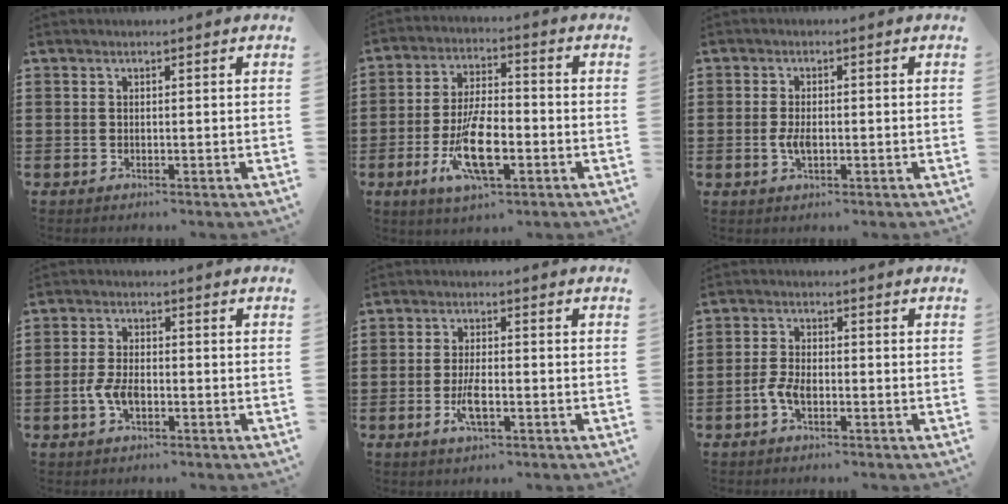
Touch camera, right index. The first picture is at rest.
{"total": 10.9, "force": [-3.8, 3.9, 9.5], "torque": [-0.197, -0.010, -0.065]}
{"total": 2.7, "force": [-0.5, 1.3, 2.4], "torque": [-0.053, -0.003, -0.009]}
{"total": 4.1, "force": [-1.3, 2.1, 3.3], "torque": [-0.080, -0.005, -0.028]}
{"total": 4.4, "force": [-1.5, 1.2, 4.0], "torque": [-0.081, -0.004, -0.028]}
{"total": 3.4, "force": [-1.4, 1.6, 2.6], "torque": [-0.063, -0.003, -0.028]}